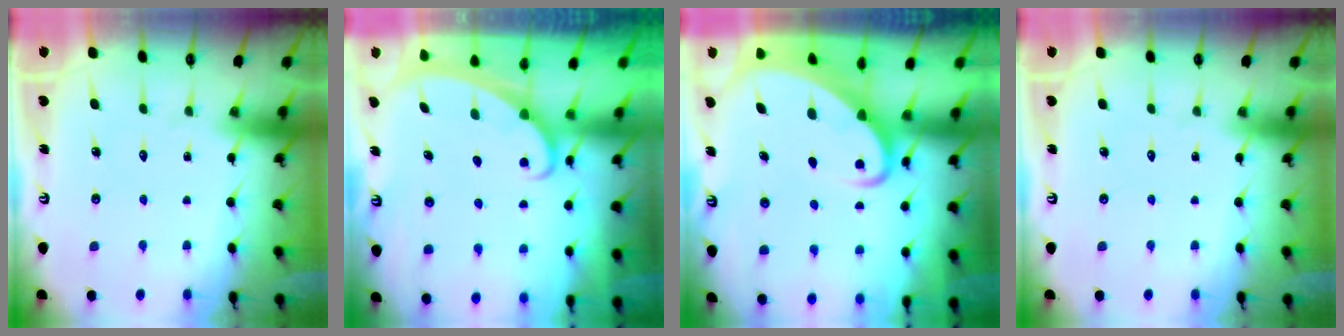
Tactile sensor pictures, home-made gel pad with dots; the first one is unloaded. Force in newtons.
{"total": 1.9, "press": 1.9, "slide": 0.1}
{"total": 3.8, "press": 3.8, "slide": 0.3}
{"total": 0.0}